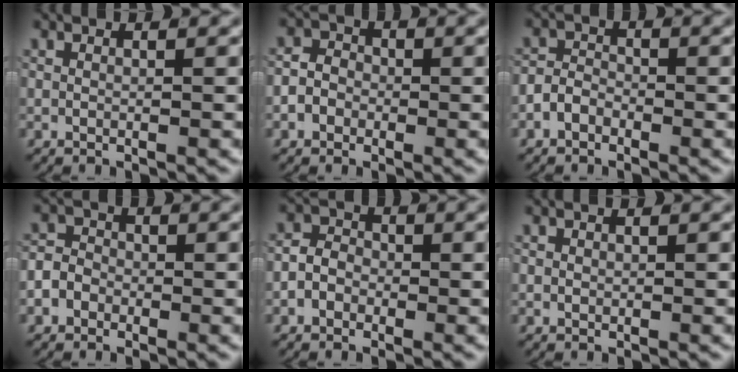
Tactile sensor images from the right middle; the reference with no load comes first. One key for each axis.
{"total": 3.0, "fx": -0.8, "fy": 2.7, "fz": 1.2, "tx": -0.011, "ty": 0.000, "tz": -0.021}
{"total": 2.1, "fx": -1.2, "fy": 1.5, "fz": 0.8, "tx": -0.005, "ty": 0.003, "tz": -0.028}
{"total": 3.5, "fx": -1.1, "fy": 3.0, "fz": 1.4, "tx": -0.022, "ty": 0.002, "tz": -0.026}
{"total": 2.7, "fx": -0.9, "fy": 2.2, "fz": 1.2, "tx": -0.012, "ty": 0.000, "tz": -0.022}
{"total": 0.0}